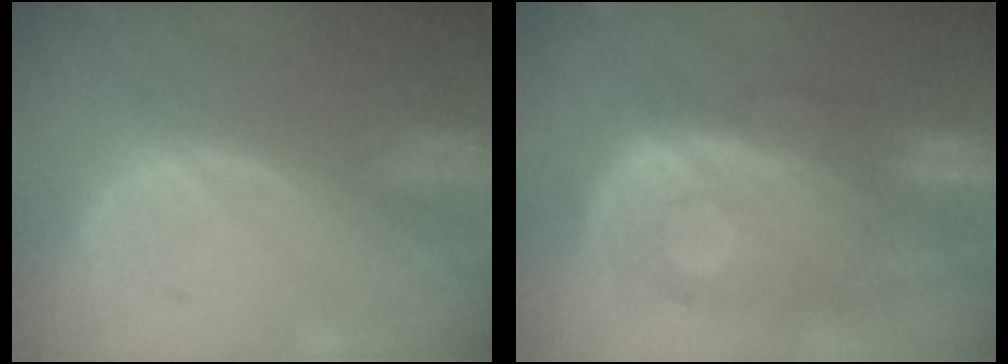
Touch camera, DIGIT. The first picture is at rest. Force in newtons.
{"total": 11.3, "press": 9.8, "slide": 5.6}